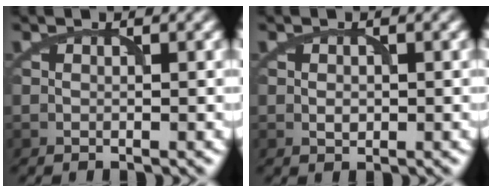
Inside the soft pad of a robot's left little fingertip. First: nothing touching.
{"total": 1.0, "force": [-0.1, 0.8, 0.6], "torque": [-0.011, -0.002, -0.001]}